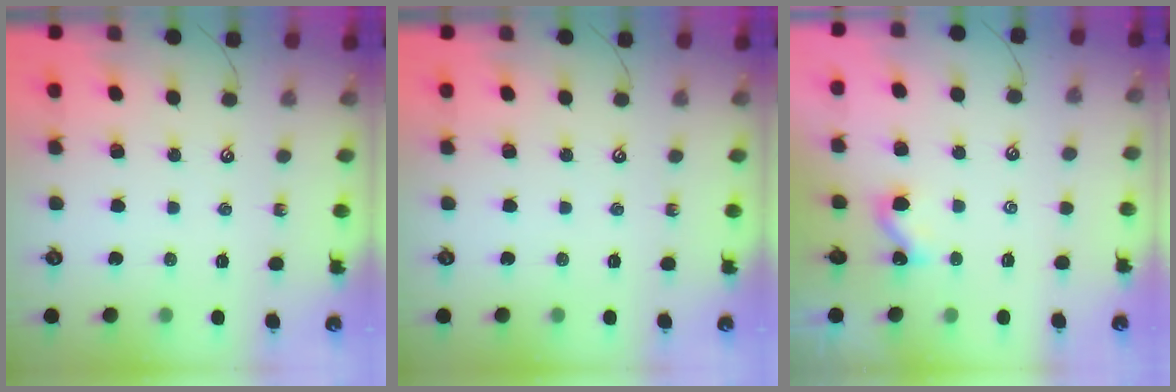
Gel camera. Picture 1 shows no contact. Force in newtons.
{"total": 0.0}
{"total": 2.5, "press": 2.5, "slide": 0.3}